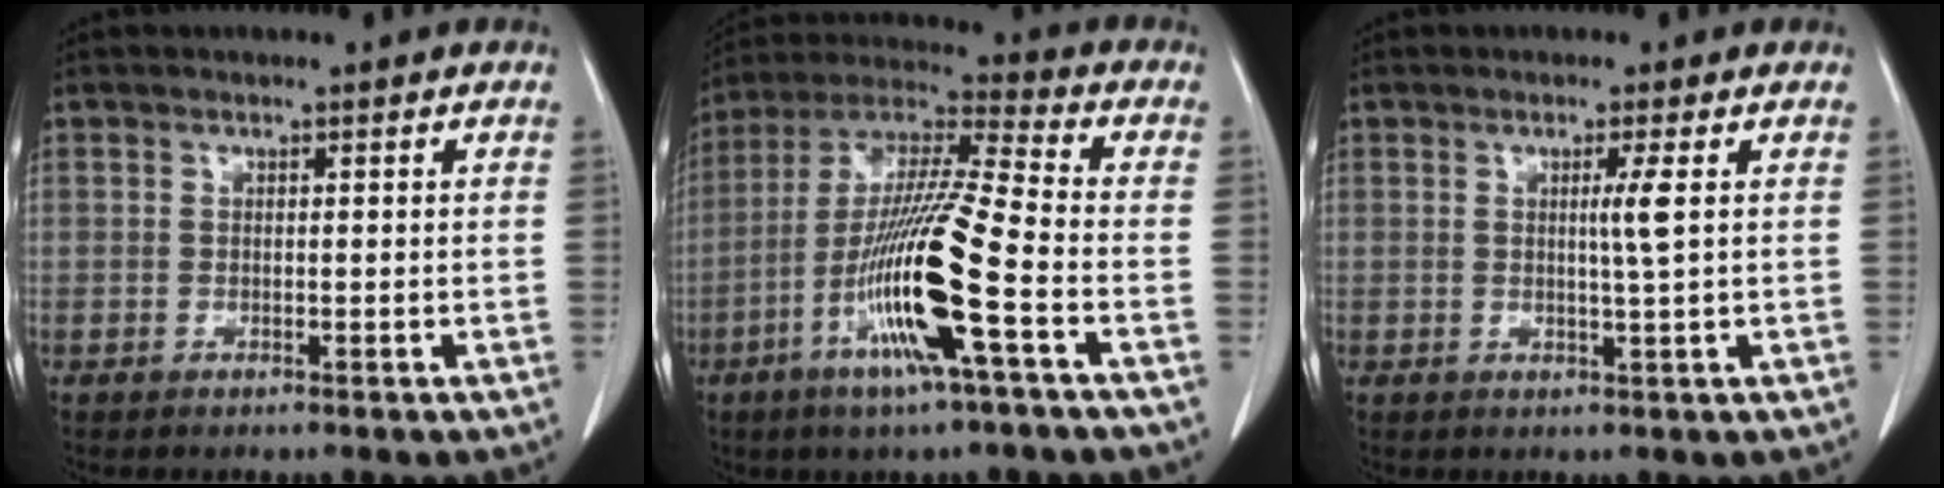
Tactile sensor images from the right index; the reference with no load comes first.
{"total": 16.8, "force": [-6.0, -0.2, 15.7], "torque": [-0.314, -0.014, -0.119]}
{"total": 2.6, "force": [0.5, -0.8, 2.5], "torque": [-0.044, -0.006, 0.009]}